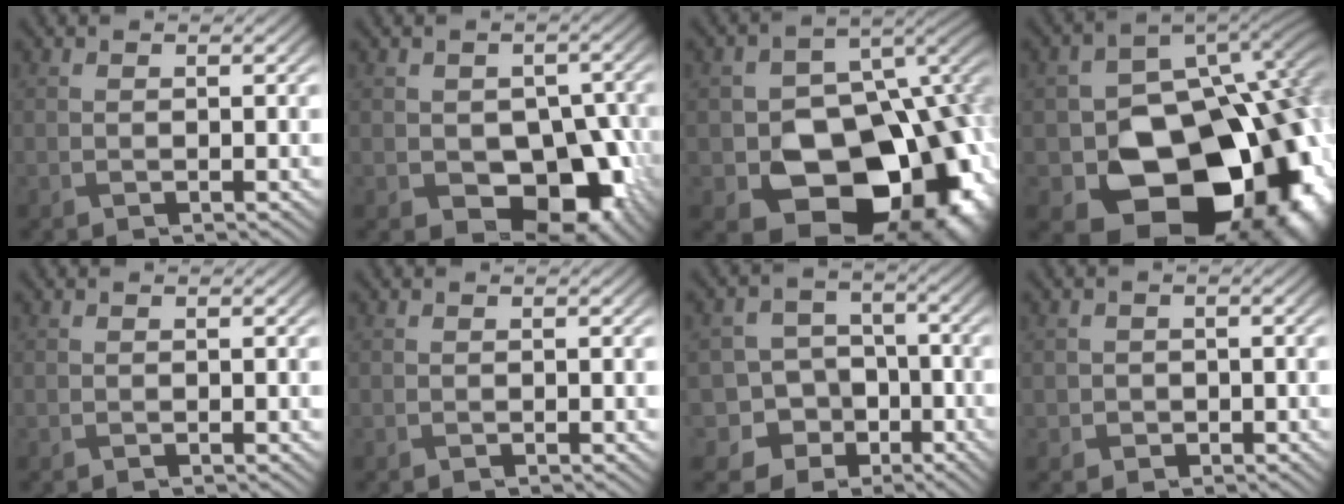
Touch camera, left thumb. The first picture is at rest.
{"total": 10.1, "force": [-3.1, 6.7, 6.9], "torque": [-0.088, -0.026, -0.041]}
{"total": 17.9, "force": [-6.9, 12.3, 11.0], "torque": [-0.140, -0.048, -0.091]}
{"total": 19.5, "force": [-6.3, 13.9, 12.2], "torque": [-0.160, -0.059, -0.073]}
{"total": 0.0}
{"total": 0.0}
{"total": 10.4, "force": [-5.2, 8.6, 2.5], "torque": [-0.067, -0.006, -0.114]}
{"total": 2.0, "force": [-0.7, 1.9, 0.3], "torque": [-0.010, -0.004, -0.019]}